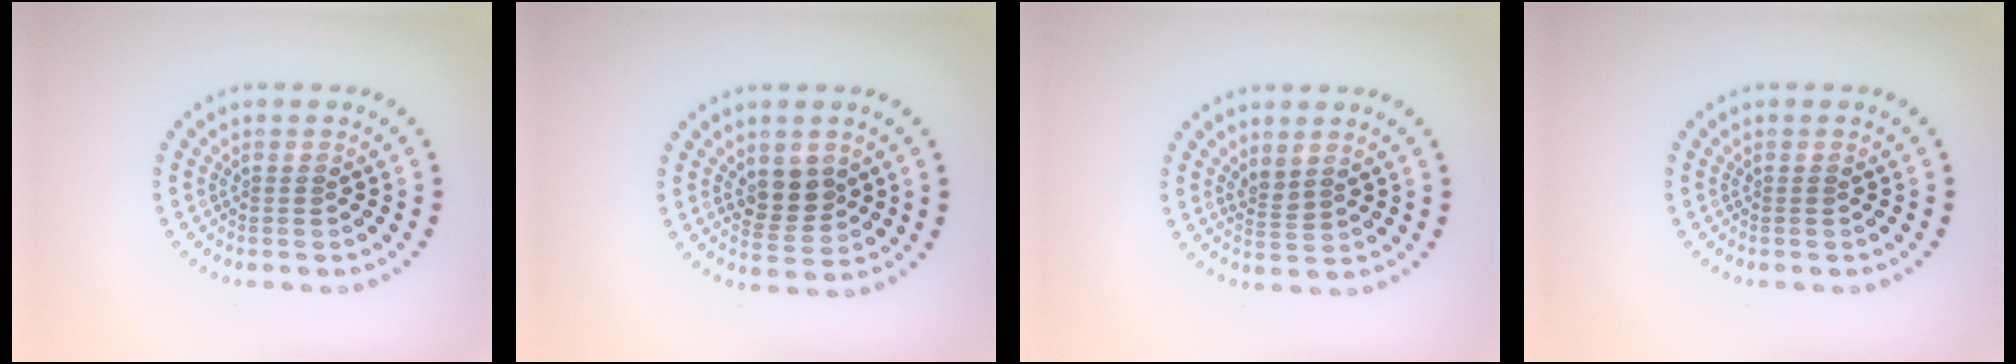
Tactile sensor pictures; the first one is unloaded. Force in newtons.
{"total": 3.4, "press": 3.3, "slide": 0.9}
{"total": 1.6, "press": 1.4, "slide": 0.9}
{"total": 0.0}